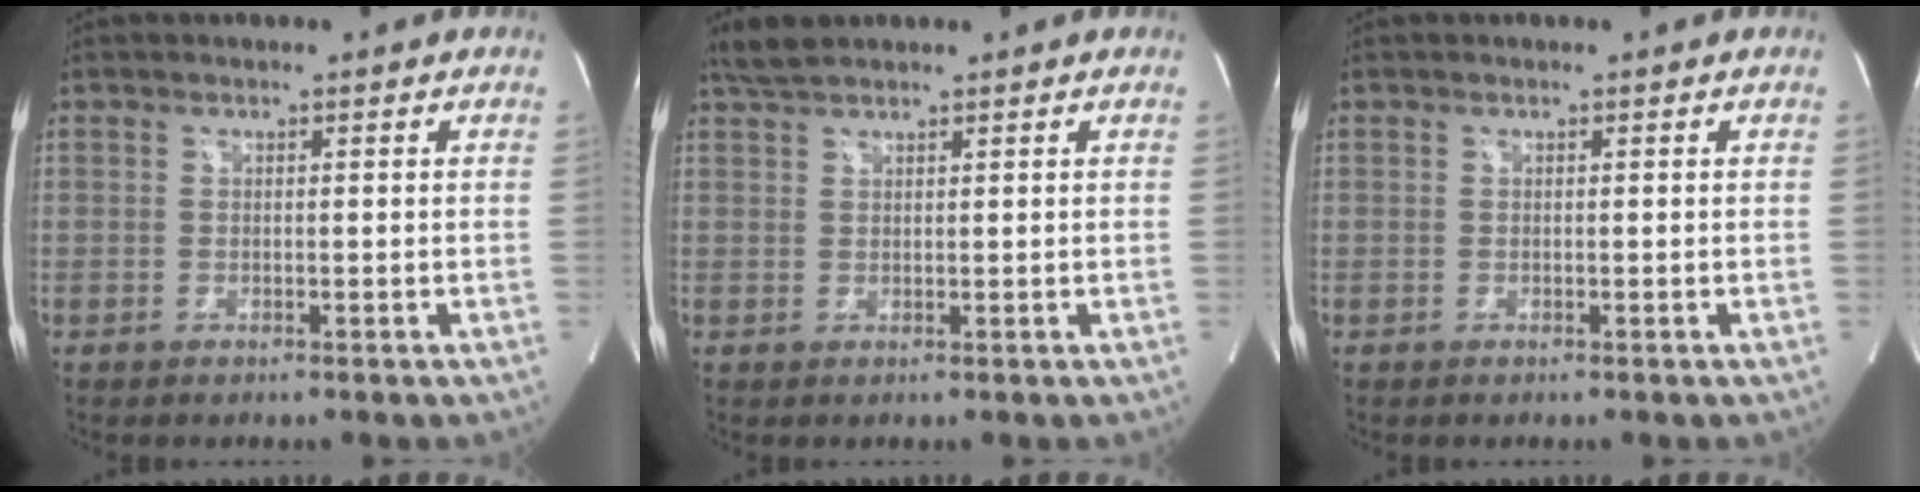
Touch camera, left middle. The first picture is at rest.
{"total": 2.8, "force": [2.6, 0.4, 1.1], "torque": [-0.030, 0.013, 0.054]}
{"total": 0.0}